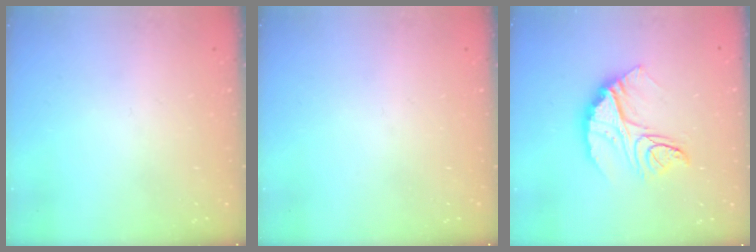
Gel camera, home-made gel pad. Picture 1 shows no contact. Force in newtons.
{"total": 0.0}
{"total": 12.3, "press": 12.3, "slide": 1.0}